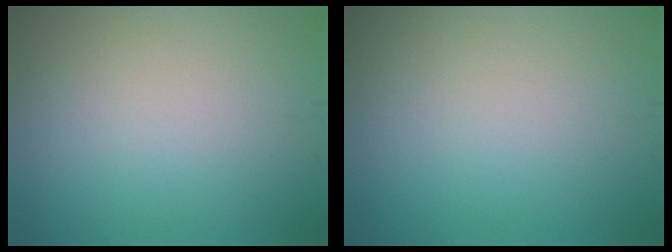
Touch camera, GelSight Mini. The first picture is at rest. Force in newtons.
{"total": 0.0}